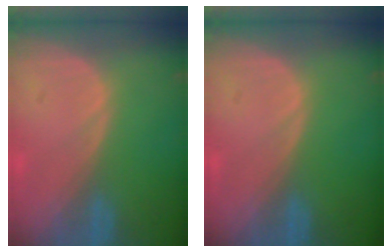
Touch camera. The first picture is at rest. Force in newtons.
{"total": 0.0}